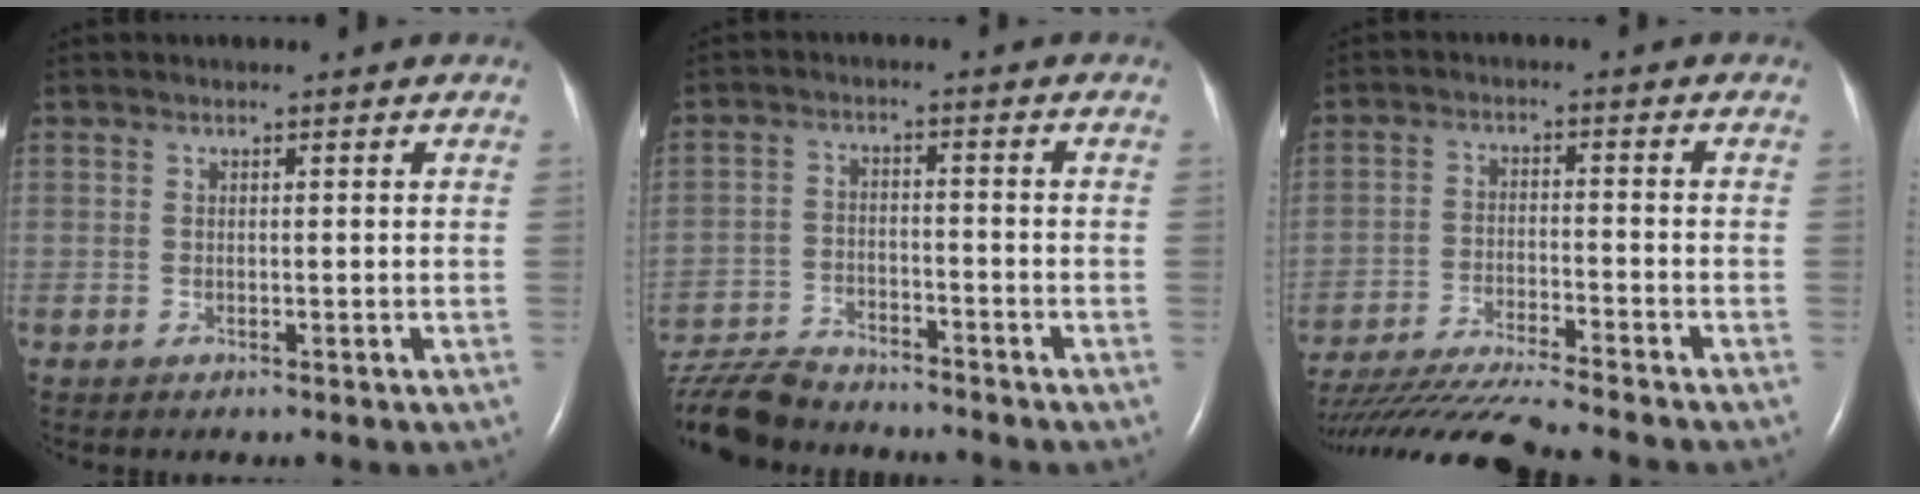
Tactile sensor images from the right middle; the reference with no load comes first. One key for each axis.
{"total": 11.8, "fx": -11.1, "fy": 2.1, "fz": 3.4, "tx": -0.072, "ty": -0.004, "tz": -0.191}
{"total": 14.3, "fx": -13.1, "fy": -1.4, "fz": 5.7, "tx": -0.093, "ty": -0.027, "tz": -0.223}